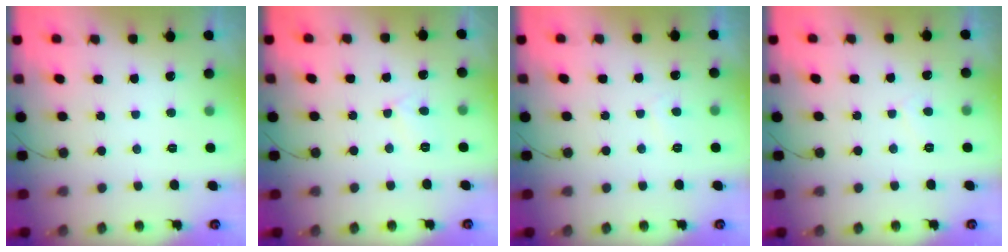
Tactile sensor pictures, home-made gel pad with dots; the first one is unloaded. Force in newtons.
{"total": 4.3, "press": 4.3, "slide": 0.5}
{"total": 0.8, "press": 0.7, "slide": 0.4}
{"total": 3.4, "press": 3.4, "slide": 0.4}